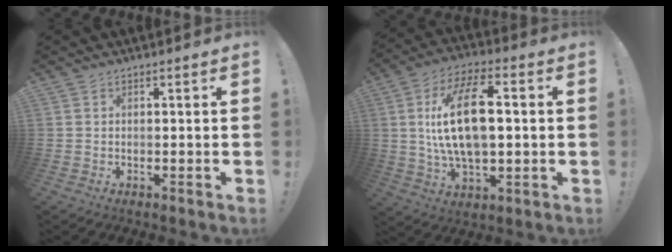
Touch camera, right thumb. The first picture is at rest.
{"total": 18.0, "force": [1.8, 8.6, 15.7], "torque": [-0.285, 0.007, 0.024]}